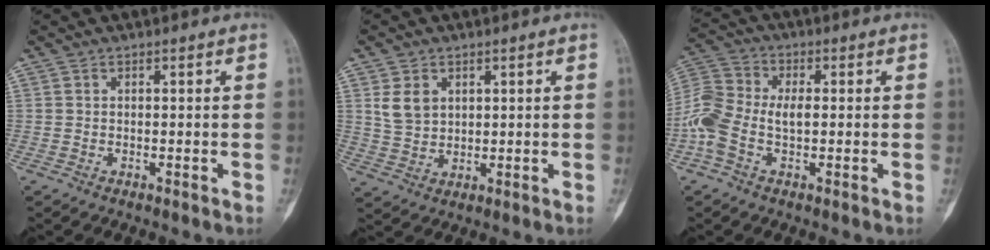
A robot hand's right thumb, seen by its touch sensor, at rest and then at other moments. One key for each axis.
{"total": 5.4, "fx": 2.0, "fy": 4.1, "fz": 2.9, "tx": -0.042, "ty": -0.008, "tz": 0.046}
{"total": 9.7, "fx": -1.3, "fy": 5.7, "fz": 7.8, "tx": -0.175, "ty": 0.030, "tz": -0.034}